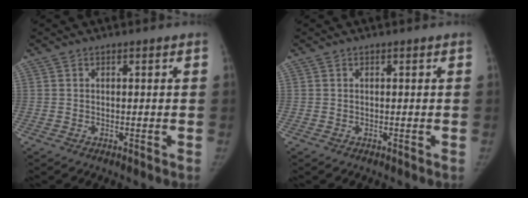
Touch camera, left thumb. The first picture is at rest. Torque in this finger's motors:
{"motor_torque": [0.02, 0.02, 0.20, -0.20, 0.00]}